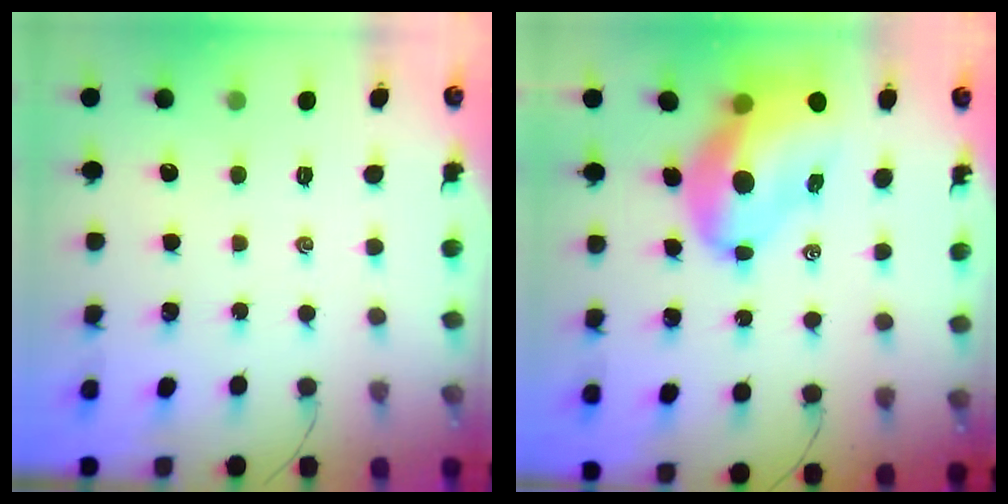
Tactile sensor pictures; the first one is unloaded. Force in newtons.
{"total": 12.9, "press": 12.4, "slide": 3.5}